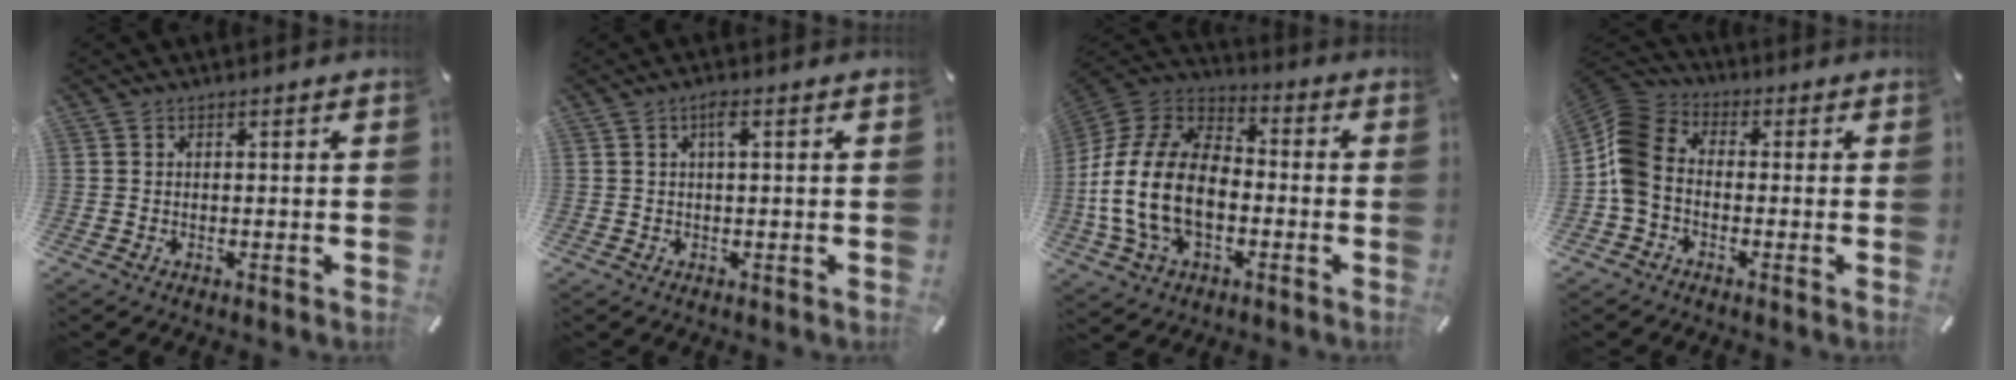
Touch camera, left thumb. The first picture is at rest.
{"total": 2.4, "force": [0.5, 0.4, 2.3], "torque": [-0.045, 0.004, 0.007]}
{"total": 18.9, "force": [-4.9, 12.6, 13.2], "torque": [-0.279, 0.036, -0.085]}
{"total": 9.3, "force": [-2.9, 6.8, 5.5], "torque": [-0.136, 0.014, -0.061]}